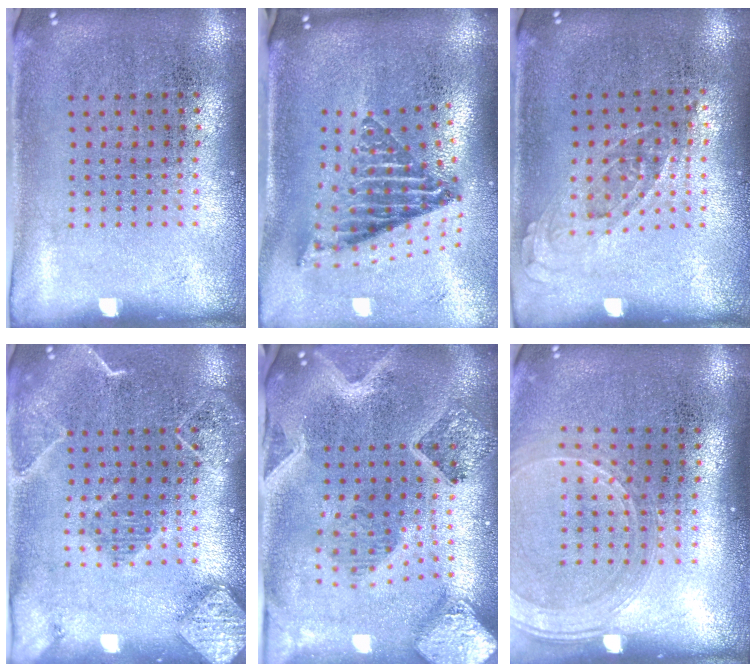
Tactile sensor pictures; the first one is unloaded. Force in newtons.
{"total": 2.5, "press": 1.6, "slide": 1.9}
{"total": 0.7, "press": 0.7, "slide": 0.3}
{"total": 2.3, "press": 2.0, "slide": 1.0}
{"total": 3.3, "press": 2.7, "slide": 1.9}
{"total": 1.7, "press": 1.5, "slide": 0.7}